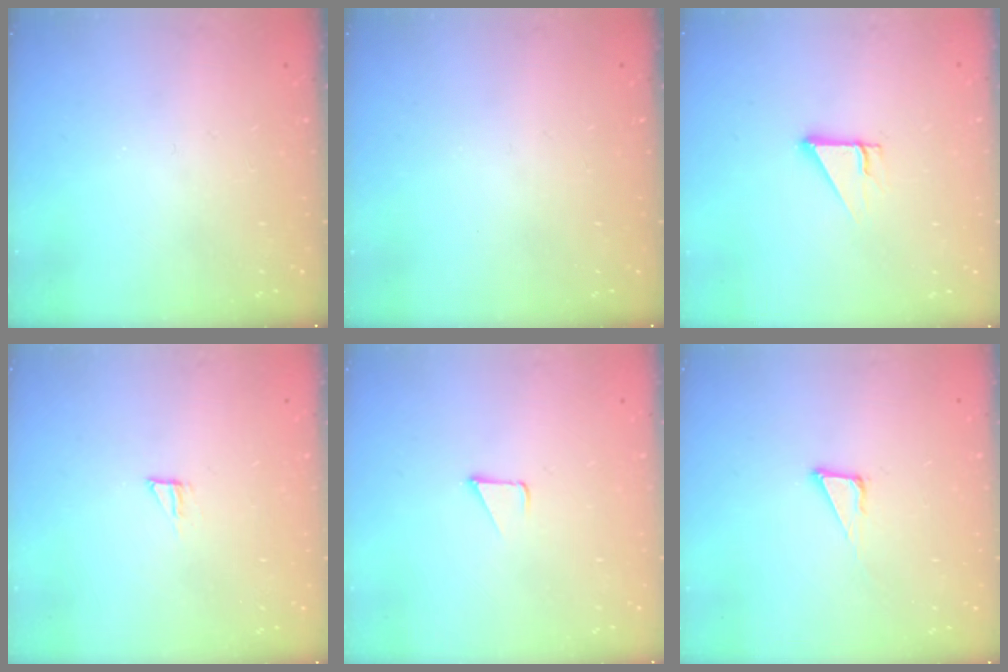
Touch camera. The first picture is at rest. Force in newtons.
{"total": 0.0}
{"total": 2.7, "press": 2.7, "slide": 0.1}
{"total": 5.1, "press": 5.1, "slide": 0.4}
{"total": 1.7, "press": 1.7, "slide": 0.1}
{"total": 3.8, "press": 3.7, "slide": 0.2}